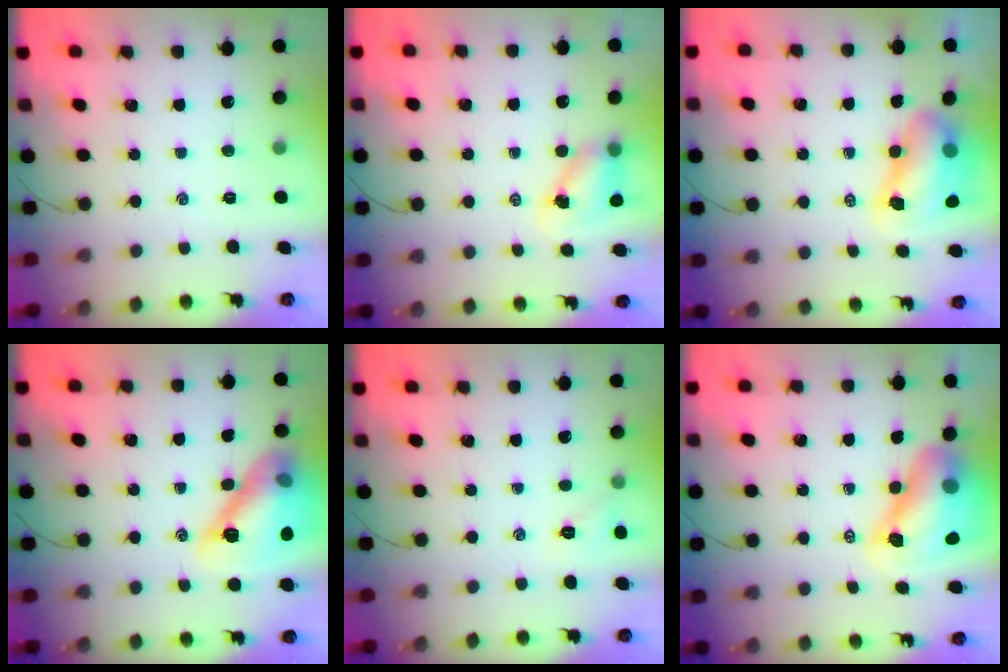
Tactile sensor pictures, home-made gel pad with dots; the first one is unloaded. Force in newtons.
{"total": 5.7, "press": 5.7, "slide": 0.5}
{"total": 9.9, "press": 9.5, "slide": 2.7}
{"total": 18.3, "press": 18.2, "slide": 1.6}
{"total": 5.8, "press": 5.5, "slide": 1.6}
{"total": 14.2, "press": 13.7, "slide": 3.9}